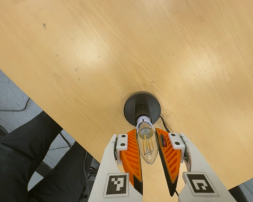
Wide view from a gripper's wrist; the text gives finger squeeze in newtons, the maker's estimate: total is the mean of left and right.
{"total": 12.6, "left": 12.0, "right": 13.2}